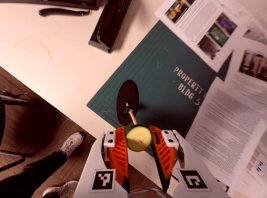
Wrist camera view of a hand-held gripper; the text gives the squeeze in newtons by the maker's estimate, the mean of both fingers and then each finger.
{"total": 10.6, "left": 10.5, "right": 10.7}